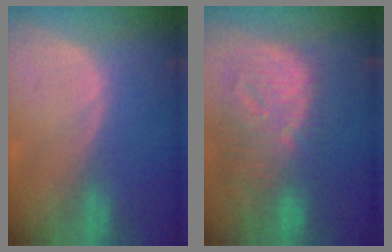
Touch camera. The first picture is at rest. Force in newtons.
{"total": 12.7, "press": 11.0, "slide": 6.4}